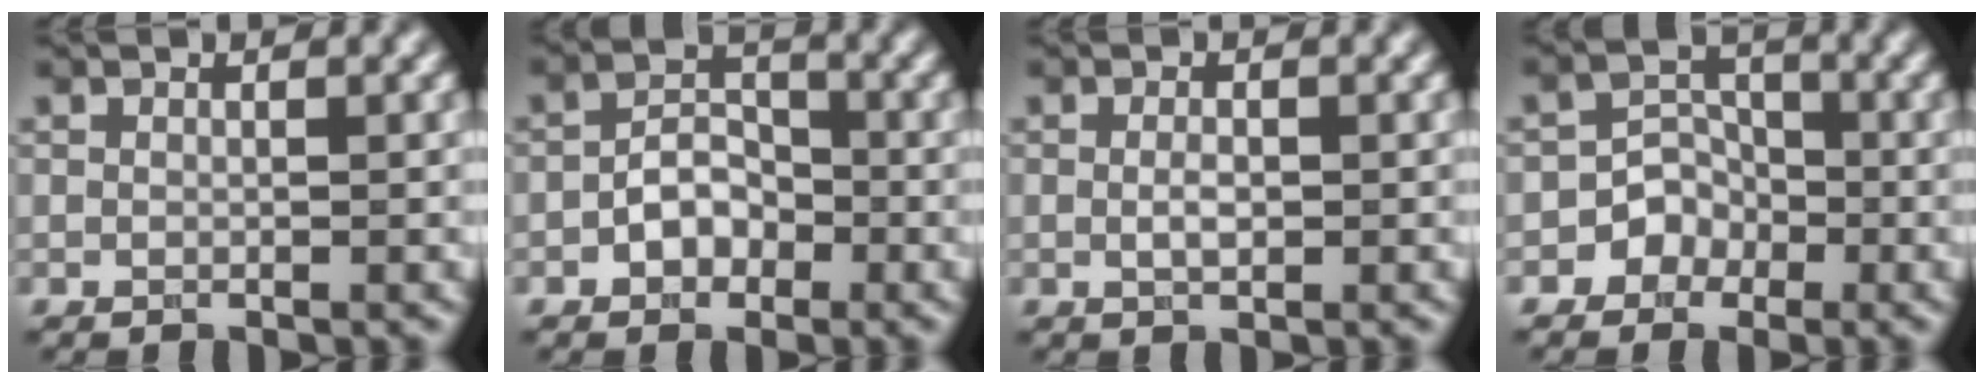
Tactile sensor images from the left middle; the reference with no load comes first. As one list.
[{"total": 3.0, "force": [-1.2, 2.2, 1.7], "torque": [-0.026, 0.005, -0.024]}, {"total": 1.3, "force": [-0.1, 0.6, 1.2], "torque": [-0.025, -0.003, -0.002]}, {"total": 2.5, "force": [-1.3, 2.1, 0.4], "torque": [0.022, 0.014, -0.031]}]